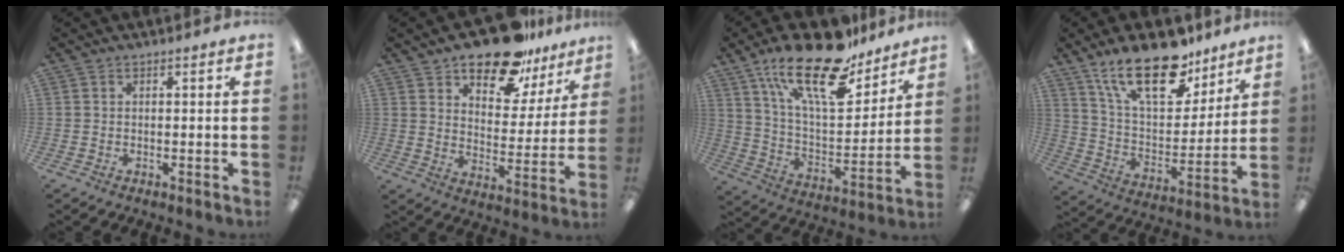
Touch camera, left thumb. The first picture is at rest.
{"total": 16.9, "force": [13.3, 7.5, 7.4], "torque": [-0.120, -0.084, 0.235]}
{"total": 23.5, "force": [16.1, 9.2, 14.4], "torque": [-0.234, -0.097, 0.278]}
{"total": 22.0, "force": [15.0, 9.7, 12.8], "torque": [-0.218, -0.077, 0.262]}